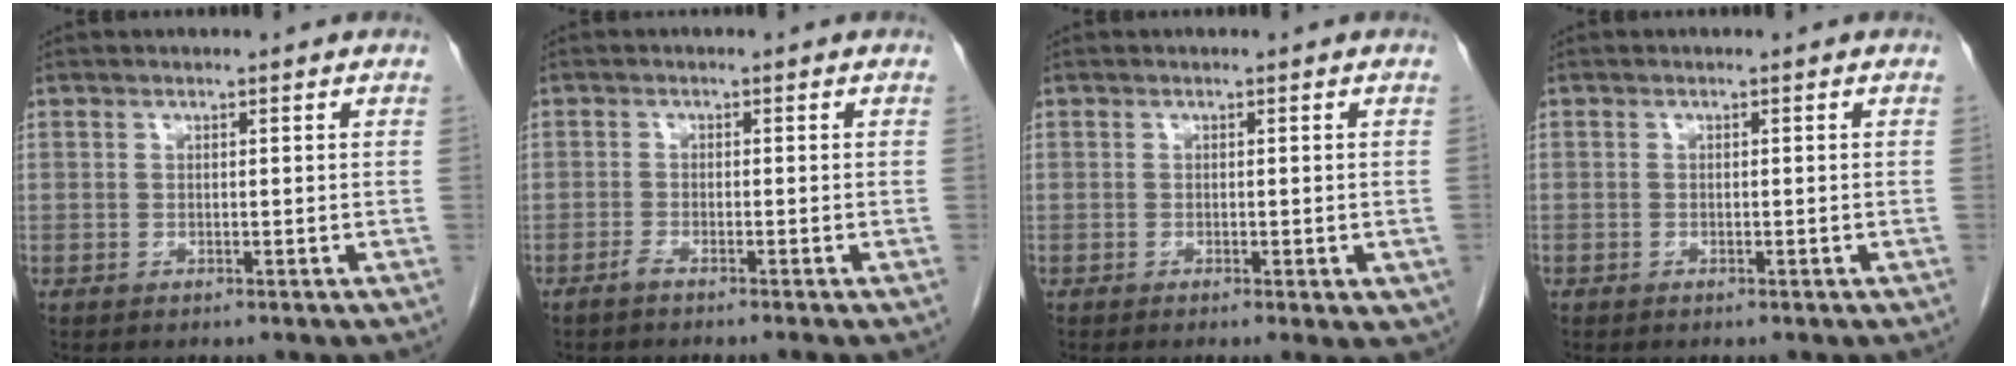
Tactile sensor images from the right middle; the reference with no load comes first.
{"total": 1.6, "force": [-1.3, -0.4, 0.8], "torque": [-0.018, 0.001, -0.028]}
{"total": 4.4, "force": [-2.0, 1.3, 3.7], "torque": [-0.035, -0.009, -0.026]}
{"total": 0.0}